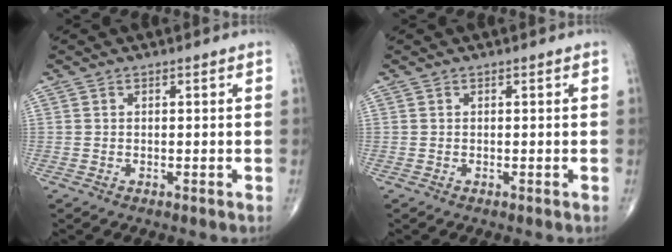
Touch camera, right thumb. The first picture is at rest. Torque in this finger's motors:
{"motor_torque": [0.00, 0.00, 0.00, 0.00, 0.01]}